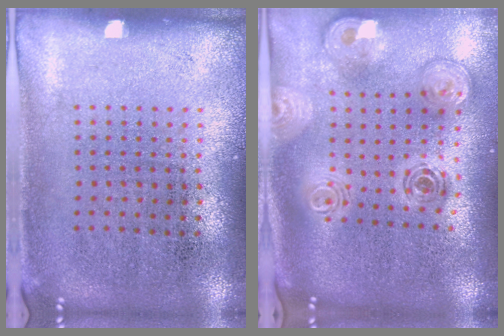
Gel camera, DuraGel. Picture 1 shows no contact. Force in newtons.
{"total": 2.1, "press": 1.8, "slide": 1.1}